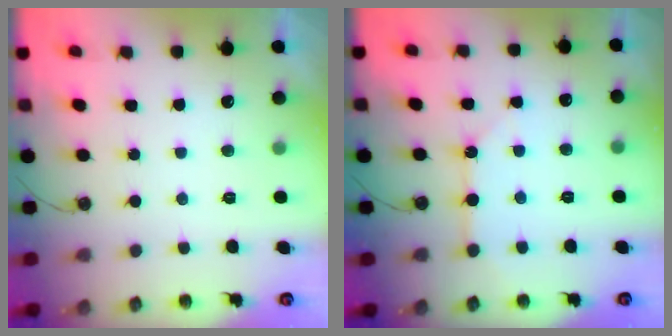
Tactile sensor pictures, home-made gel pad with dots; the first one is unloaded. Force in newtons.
{"total": 4.5, "press": 4.5, "slide": 0.4}